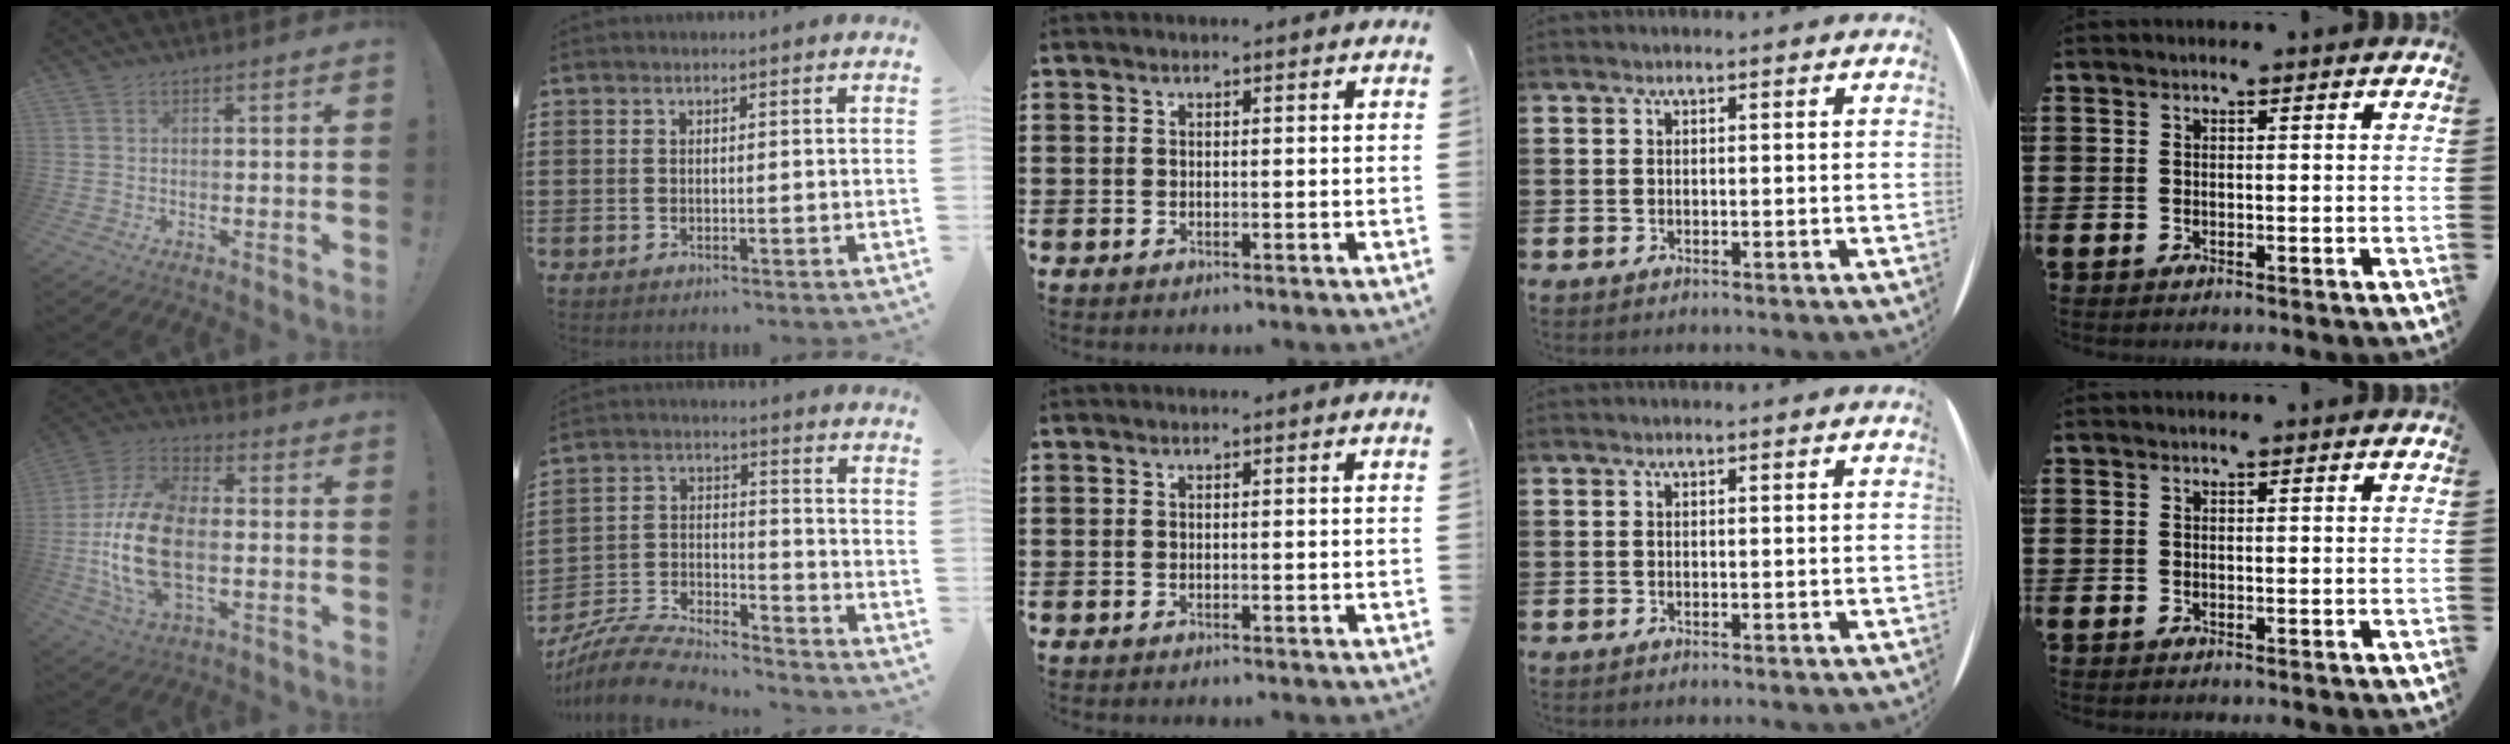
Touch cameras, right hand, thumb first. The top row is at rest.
{"thumb": {"total": 19.8, "force": [-2.9, 11.7, 15.7], "torque": [-0.311, 0.008, -0.041]}, "index": {"total": 7.4, "force": [-7.1, 1.2, 1.7], "torque": [-0.044, 0.005, -0.144]}}